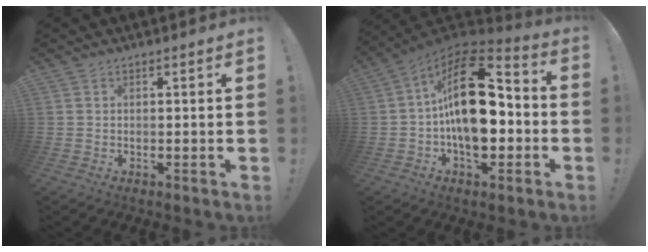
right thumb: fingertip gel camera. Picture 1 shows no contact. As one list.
[{"total": 22.5, "force": [1.0, 13.1, 18.3], "torque": [-0.290, 0.009, 0.023]}]